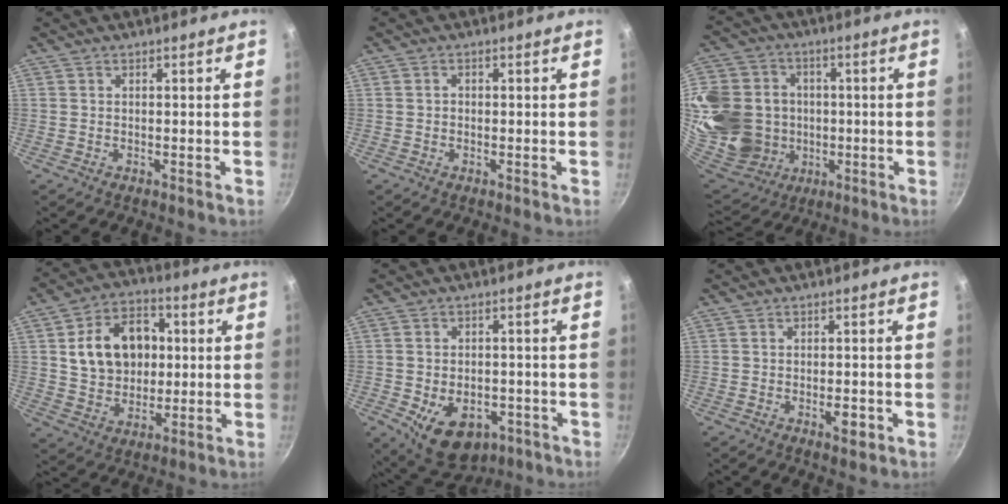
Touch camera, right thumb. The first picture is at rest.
{"total": 0.9, "force": [-0.1, 0.8, 0.5], "torque": [-0.007, 0.005, -0.003]}
{"total": 25.9, "force": [-0.2, 22.6, 12.6], "torque": [-0.291, 0.027, 0.018]}
{"total": 15.7, "force": [2.3, 11.9, 10.0], "torque": [-0.130, 0.015, 0.038]}
{"total": 11.5, "force": [-4.3, 7.5, 7.5], "torque": [-0.087, 0.003, -0.048]}
{"total": 3.0, "force": [-1.1, 1.2, 2.4], "torque": [-0.031, 0.006, -0.015]}